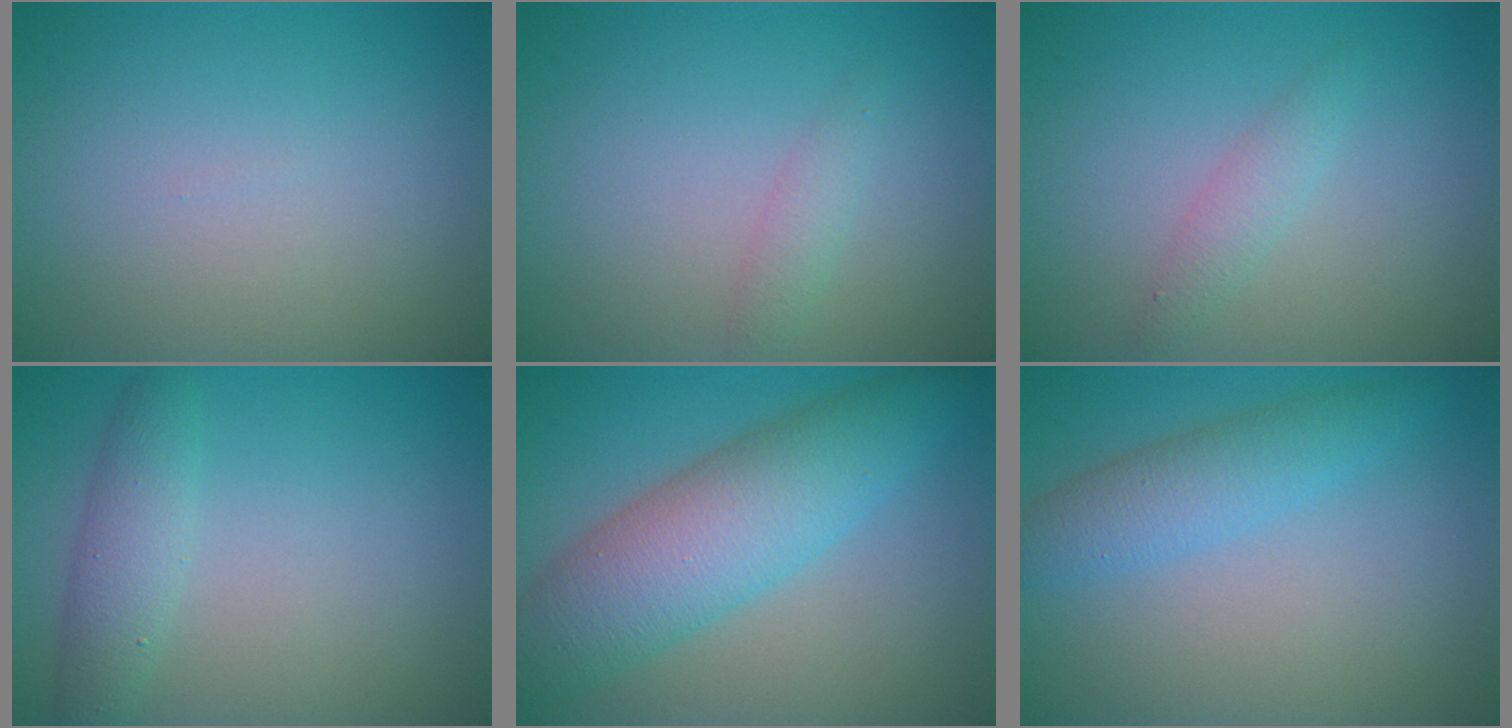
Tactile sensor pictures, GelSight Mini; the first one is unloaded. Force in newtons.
{"total": 1.3, "press": 1.3, "slide": 0.1}
{"total": 1.6, "press": 1.6, "slide": 0.1}
{"total": 2.7, "press": 2.7, "slide": 0.1}
{"total": 7.8, "press": 7.8, "slide": 0.1}
{"total": 3.2, "press": 3.2, "slide": 0.1}